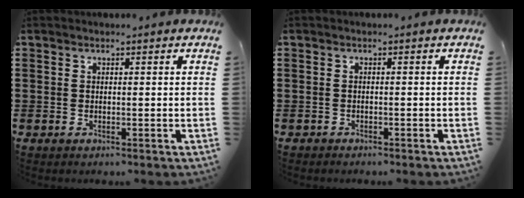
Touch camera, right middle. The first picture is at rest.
{"total": 0.8, "force": [-0.8, 0.2, 0.0], "torque": [-0.001, 0.001, -0.017]}